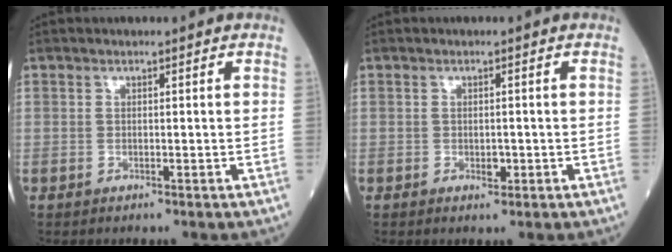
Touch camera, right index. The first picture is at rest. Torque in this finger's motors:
{"motor_torque": [0.19, 0.03, 0.12, 0.03]}